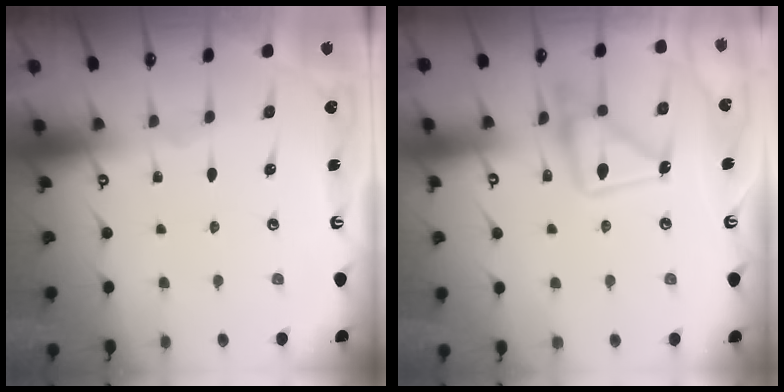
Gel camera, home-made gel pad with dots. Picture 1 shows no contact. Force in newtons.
{"total": 15.8, "press": 15.7, "slide": 1.1}